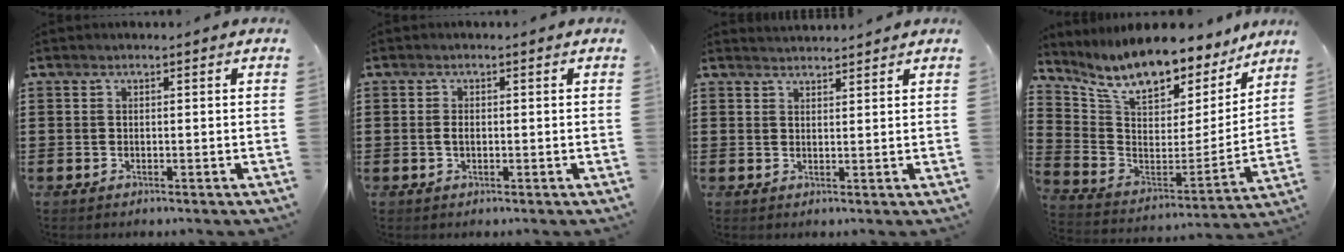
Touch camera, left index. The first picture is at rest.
{"total": 1.3, "force": [-0.2, 0.7, 1.1], "torque": [-0.023, 0.002, -0.004]}
{"total": 1.6, "force": [1.6, 0.0, -0.1], "torque": [-0.003, 0.000, 0.032]}
{"total": 10.5, "force": [9.0, 3.2, 4.5], "torque": [-0.117, -0.065, 0.155]}